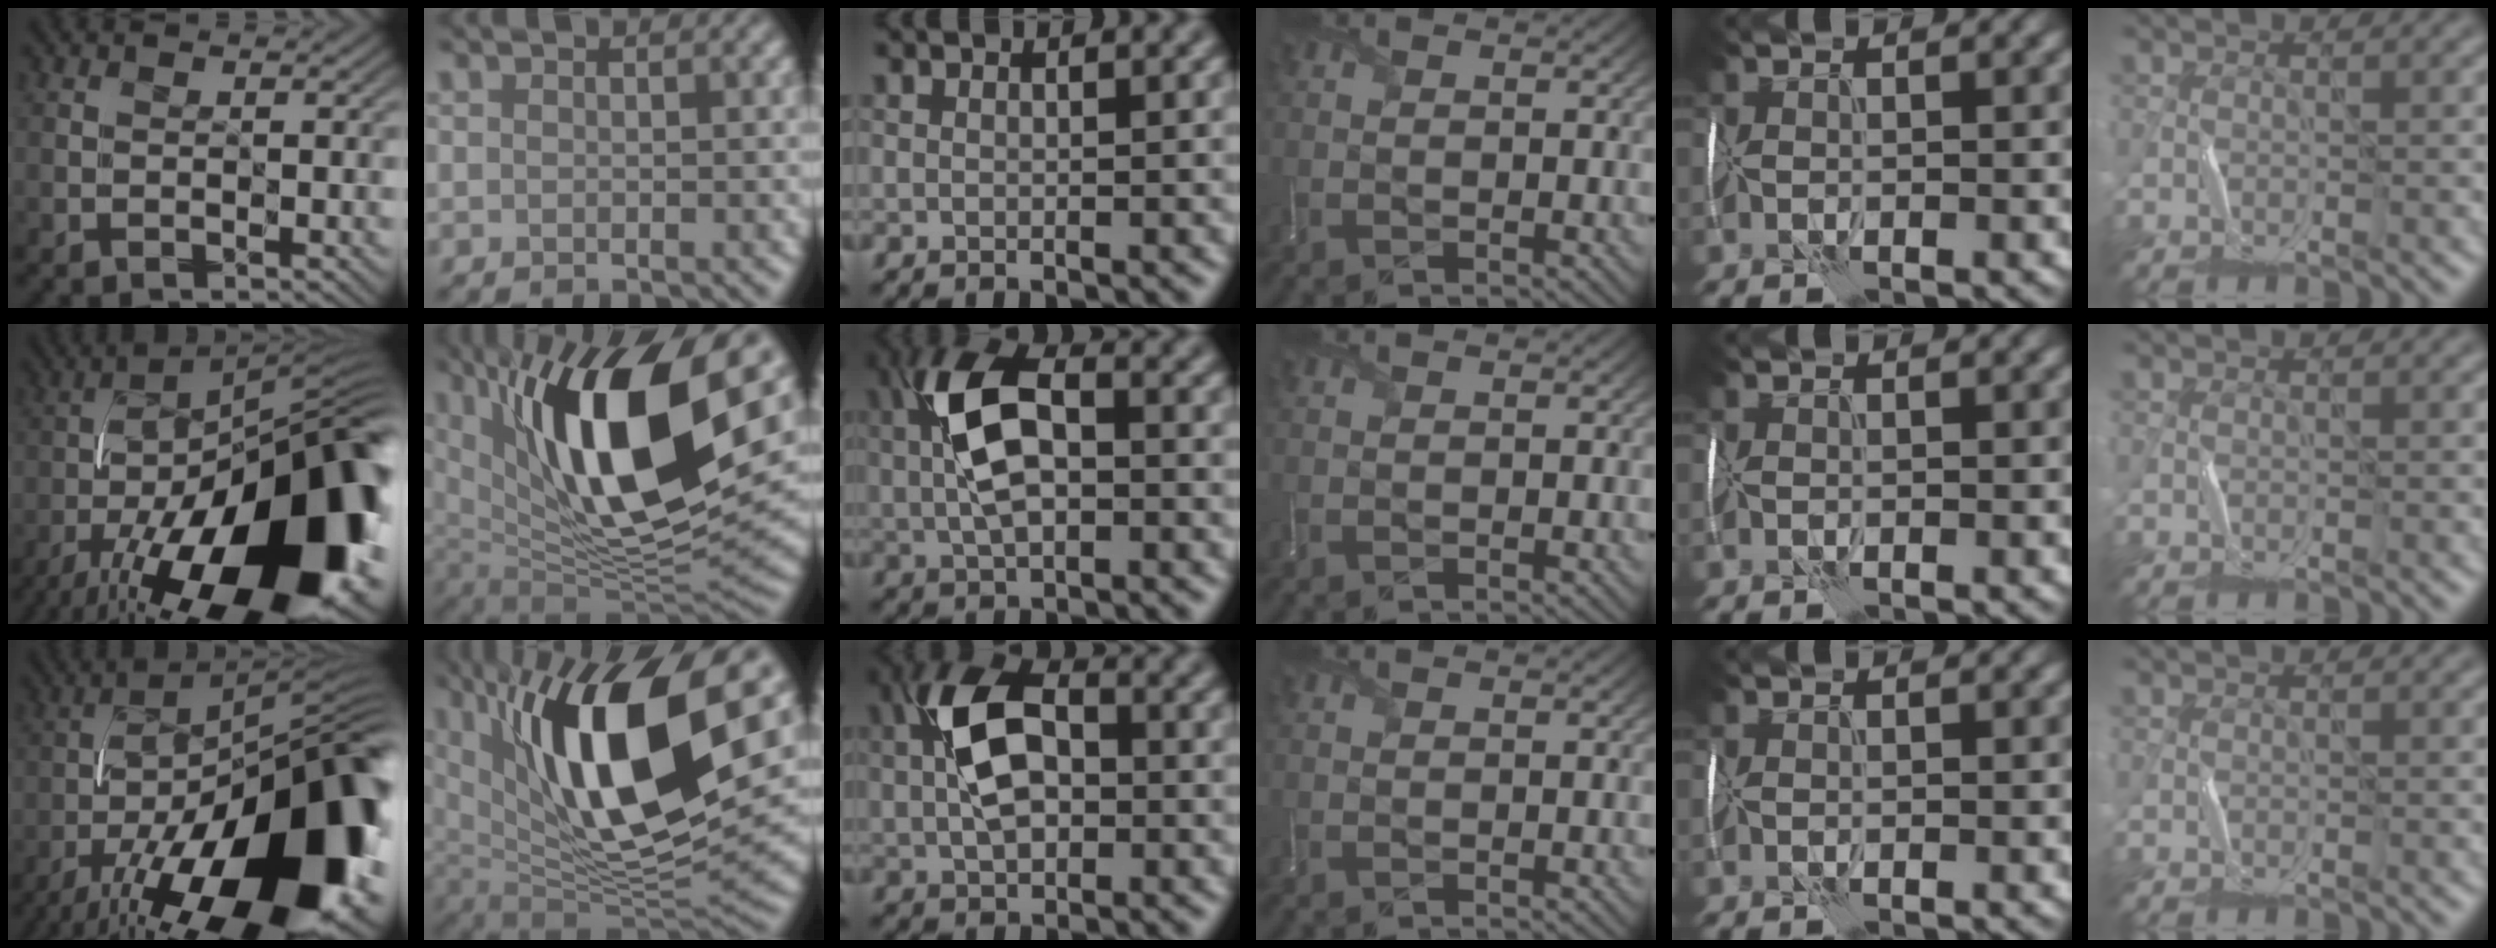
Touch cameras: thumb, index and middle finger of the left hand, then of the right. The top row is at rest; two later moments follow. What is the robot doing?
{"motion": "wrap", "object": "ribbon"}